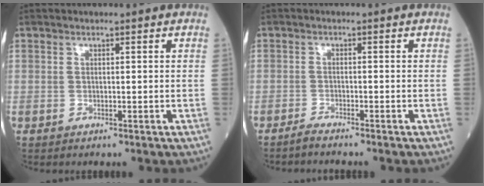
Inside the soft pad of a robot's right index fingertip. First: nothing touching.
{"total": 1.9, "force": [-1.8, -0.3, 0.6], "torque": [-0.015, -0.003, -0.033]}